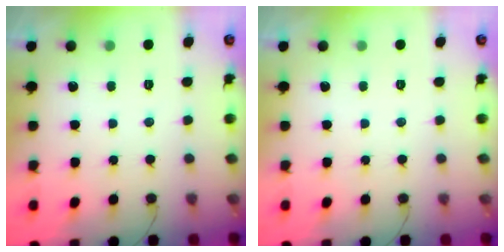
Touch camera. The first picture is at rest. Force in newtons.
{"total": 0.0}